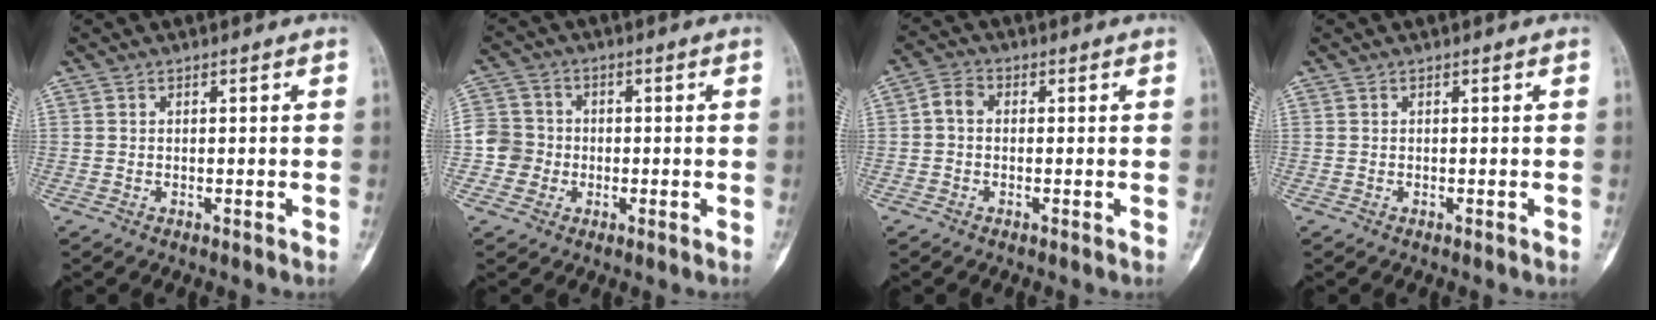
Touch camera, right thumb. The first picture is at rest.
{"total": 6.0, "force": [-1.1, 5.8, 1.0], "torque": [0.010, 0.015, -0.030]}
{"total": 3.4, "force": [-0.1, 2.6, 2.2], "torque": [-0.034, 0.010, -0.013]}
{"total": 0.0}